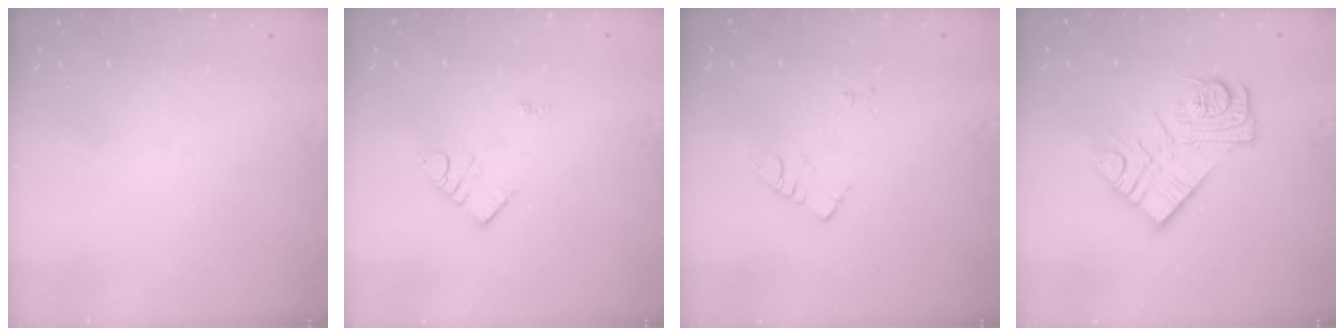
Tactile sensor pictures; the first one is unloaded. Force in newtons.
{"total": 3.6, "press": 3.6, "slide": 0.4}
{"total": 7.2, "press": 7.2, "slide": 0.6}
{"total": 12.3, "press": 12.2, "slide": 0.8}